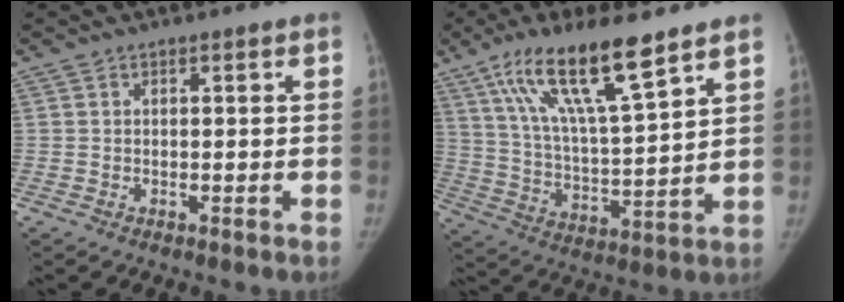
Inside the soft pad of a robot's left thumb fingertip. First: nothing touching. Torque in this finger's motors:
{"motor_torque": [1.58, 1.56, 1.27, -1.50, 0.58]}